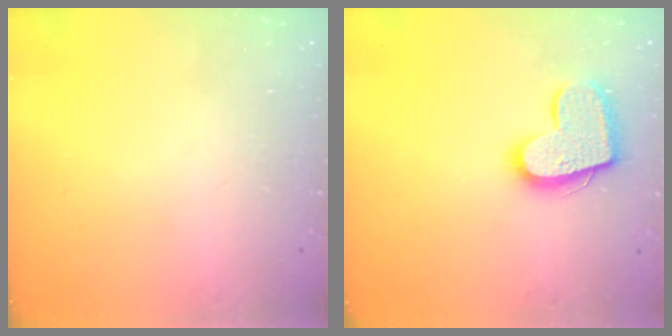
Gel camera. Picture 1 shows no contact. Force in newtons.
{"total": 14.9, "press": 14.9, "slide": 1.0}